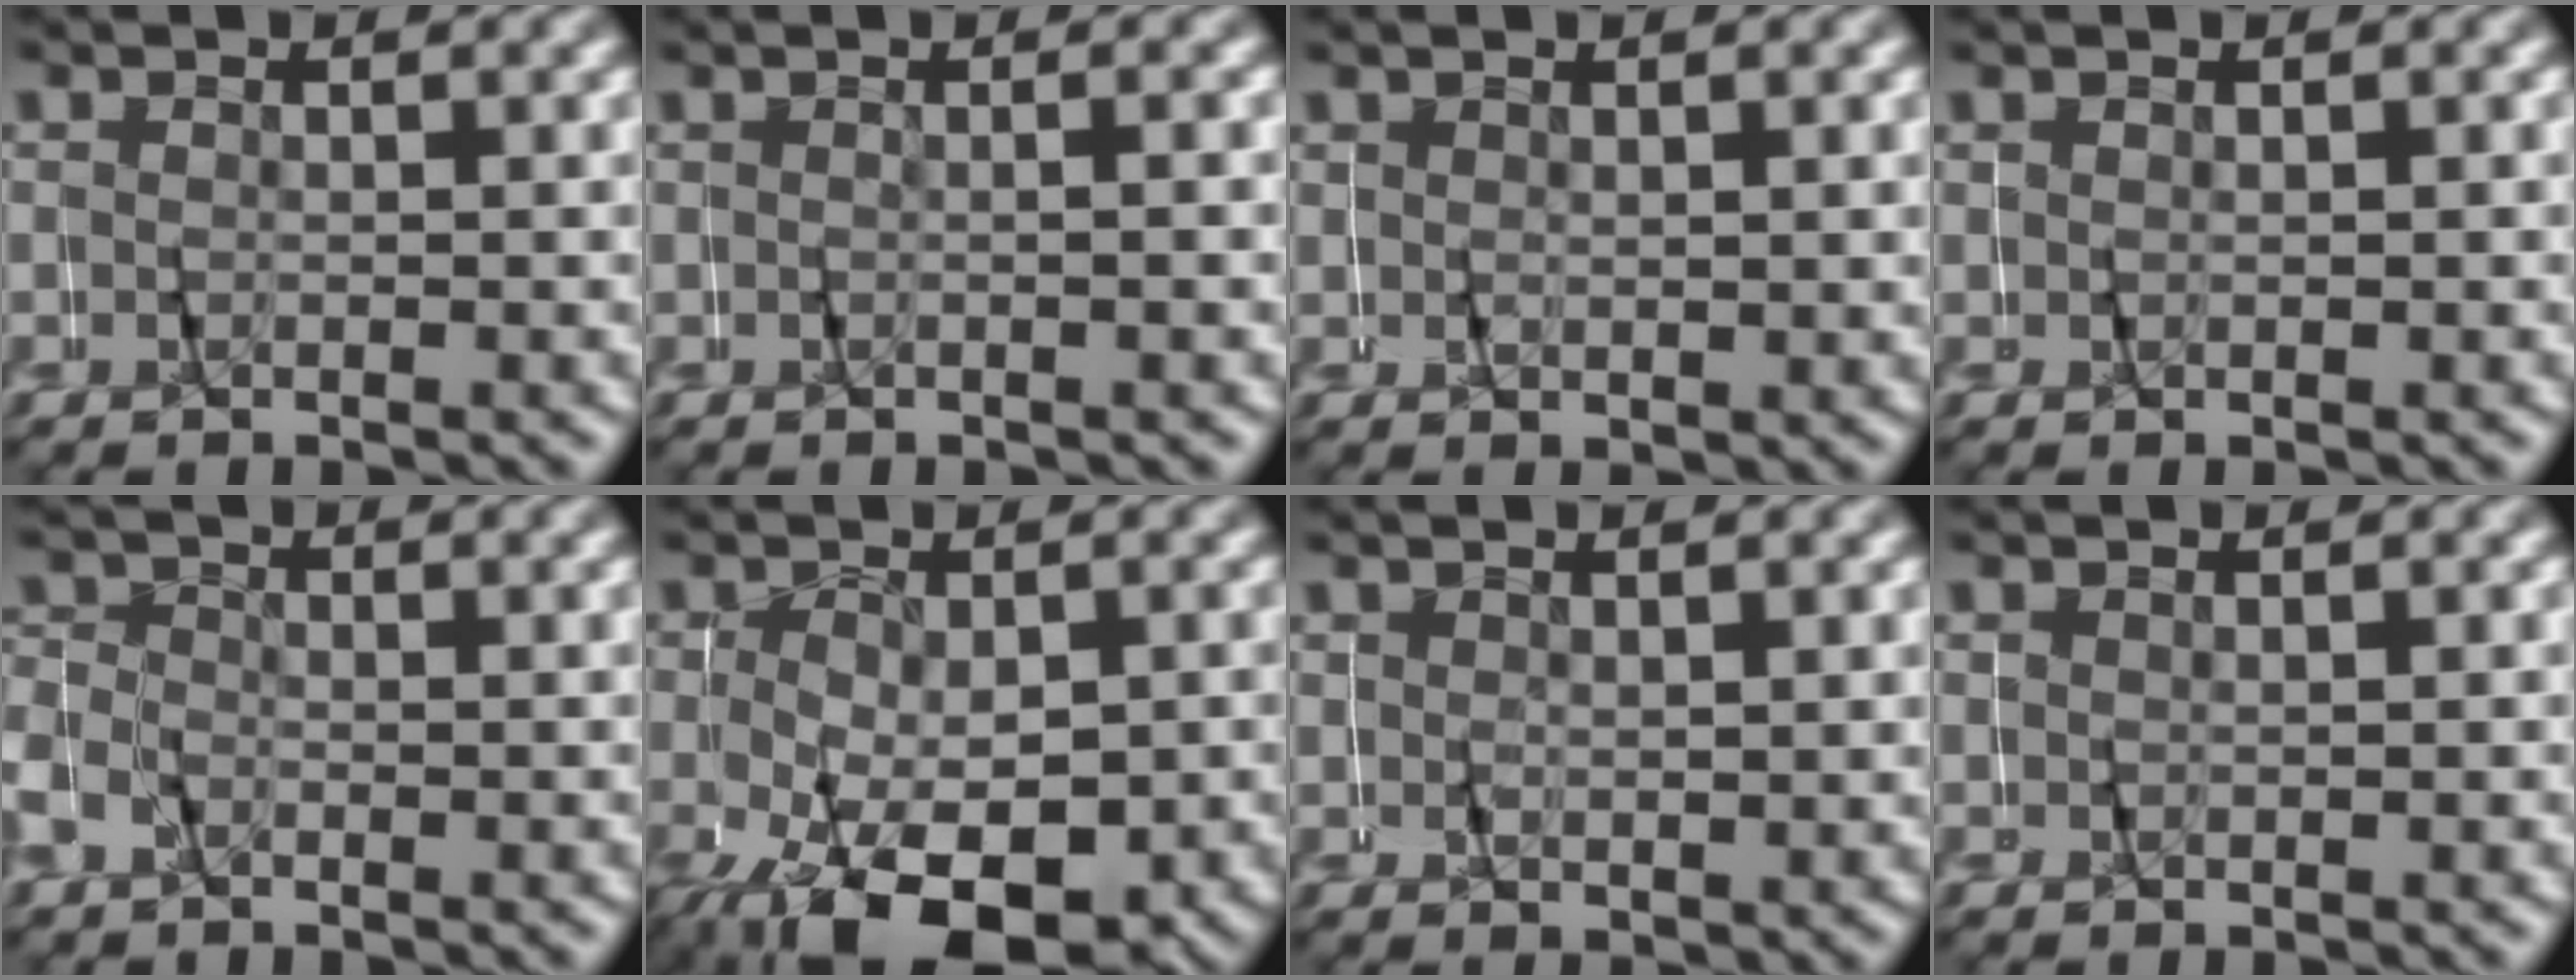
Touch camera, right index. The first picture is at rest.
{"total": 1.0, "force": [-0.2, -0.9, 0.4], "torque": [-0.012, 0.008, -0.003]}
{"total": 1.0, "force": [0.9, 0.2, 0.4], "torque": [-0.008, 0.000, 0.019]}
{"total": 0.5, "force": [0.4, -0.3, -0.1], "torque": [0.002, 0.002, 0.009]}
{"total": 2.5, "force": [-0.4, 2.4, 0.6], "torque": [-0.036, -0.003, -0.009]}
{"total": 8.9, "force": [-4.4, 4.6, 6.1], "torque": [-0.111, -0.038, -0.052]}
{"total": 1.4, "force": [1.1, 0.5, 0.7], "torque": [-0.011, -0.001, 0.023]}
{"total": 0.6, "force": [0.5, -0.2, 0.2], "torque": [-0.002, 0.002, 0.011]}